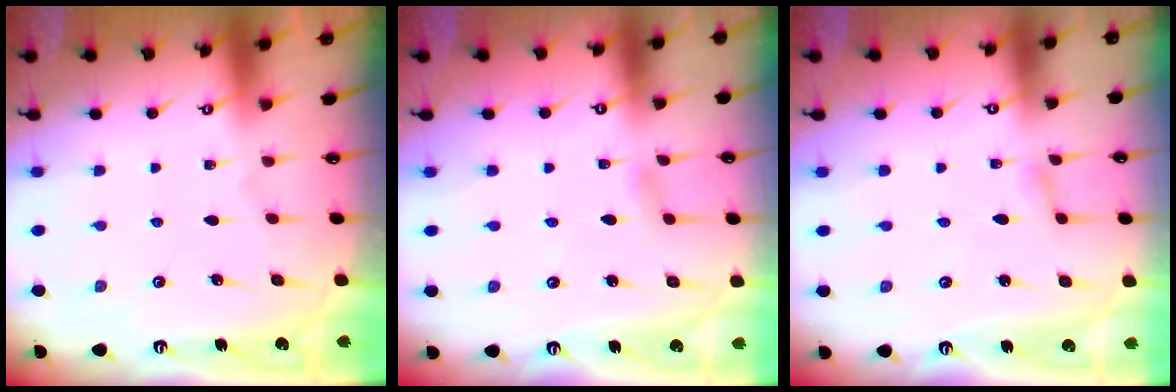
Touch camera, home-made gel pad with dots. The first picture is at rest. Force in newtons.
{"total": 3.7, "press": 3.6, "slide": 0.4}
{"total": 1.6, "press": 1.6, "slide": 0.2}